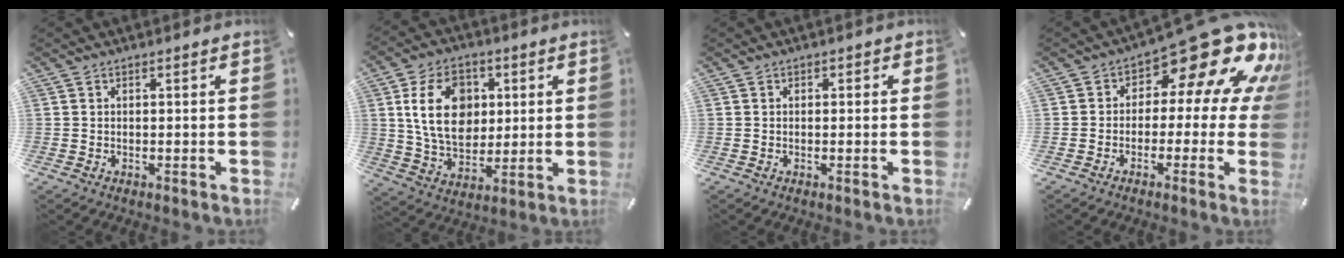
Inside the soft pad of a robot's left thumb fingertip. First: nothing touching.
{"total": 14.6, "force": [3.1, 10.8, 9.4], "torque": [-0.177, 0.008, 0.056]}
{"total": 0.7, "force": [-0.2, 0.6, 0.1], "torque": [-0.002, 0.004, -0.005]}
{"total": 17.7, "force": [10.1, 7.9, 12.2], "torque": [-0.169, -0.073, 0.163]}